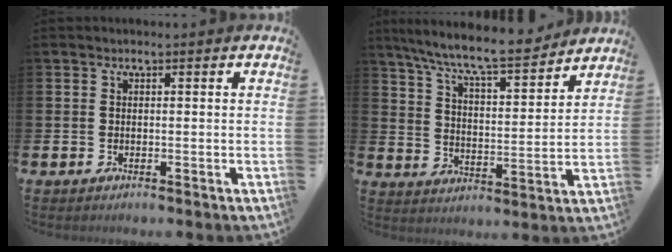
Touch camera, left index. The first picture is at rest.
{"total": 9.4, "force": [8.7, 0.7, 3.7], "torque": [-0.101, -0.058, 0.148]}